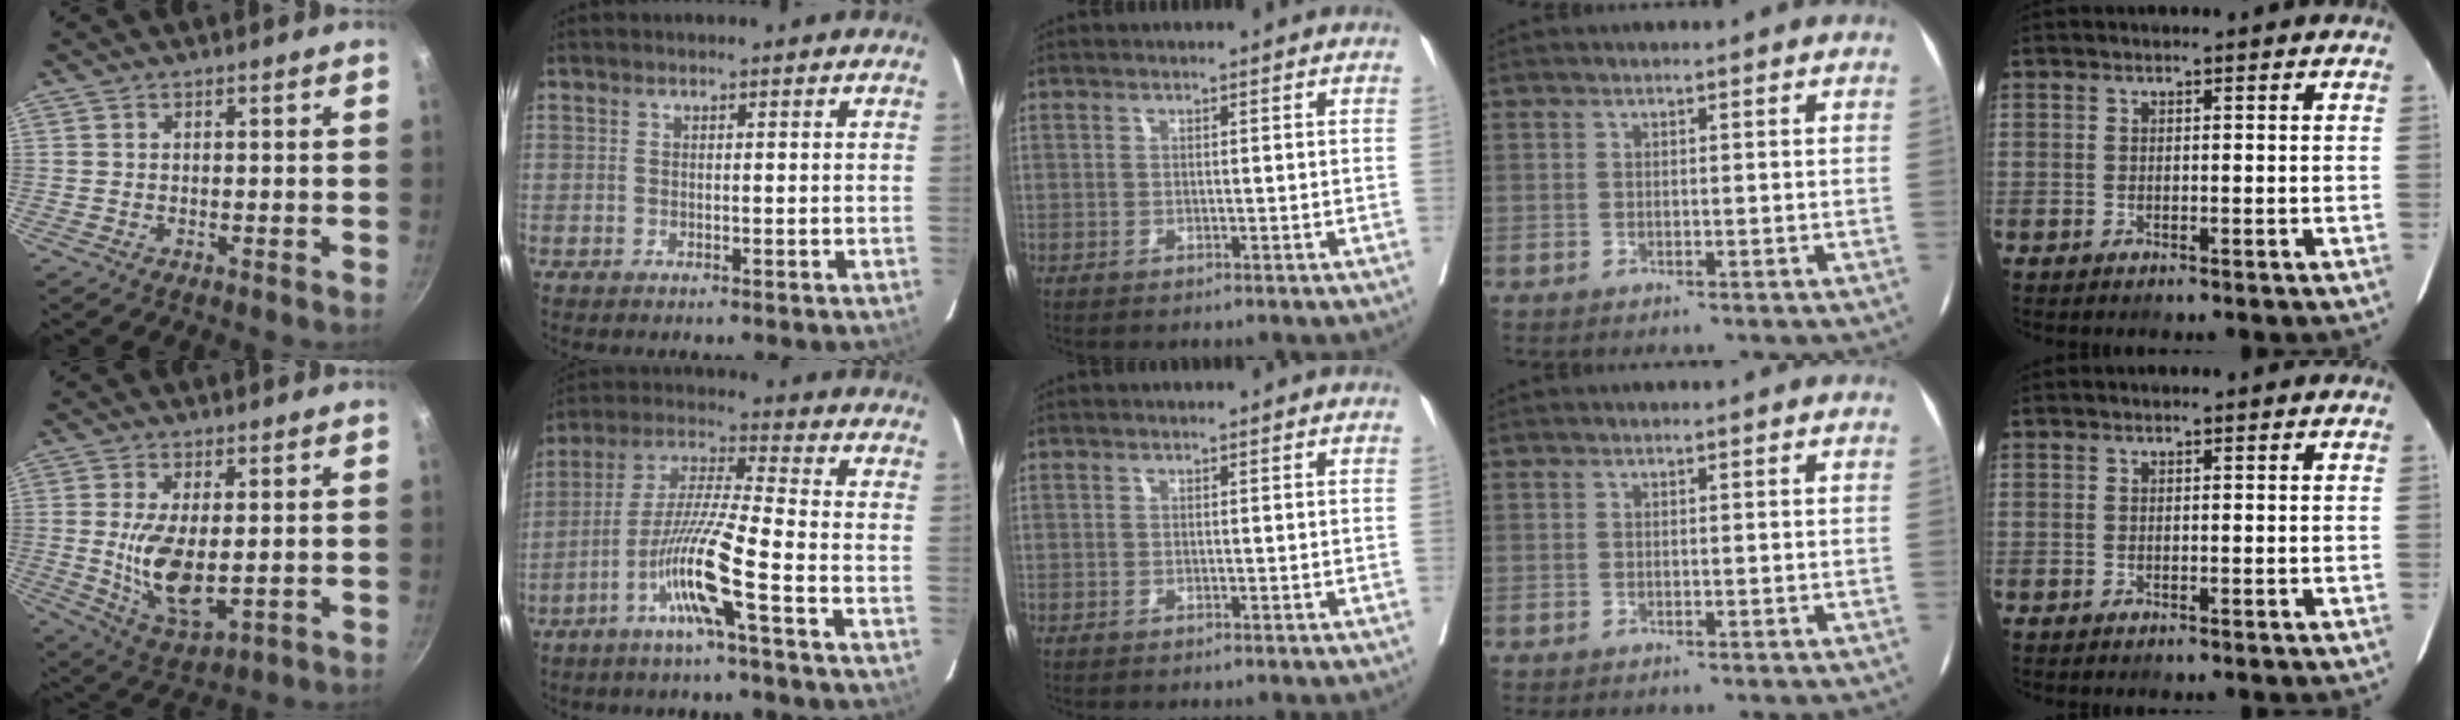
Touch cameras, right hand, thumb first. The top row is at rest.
{"thumb": {"total": 10.8, "force": [-0.2, 4.9, 9.6], "torque": [-0.175, -0.024, 0.010]}, "index": {"total": 11.5, "force": [-5.4, -1.0, 10.1], "torque": [-0.200, -0.002, -0.107]}}